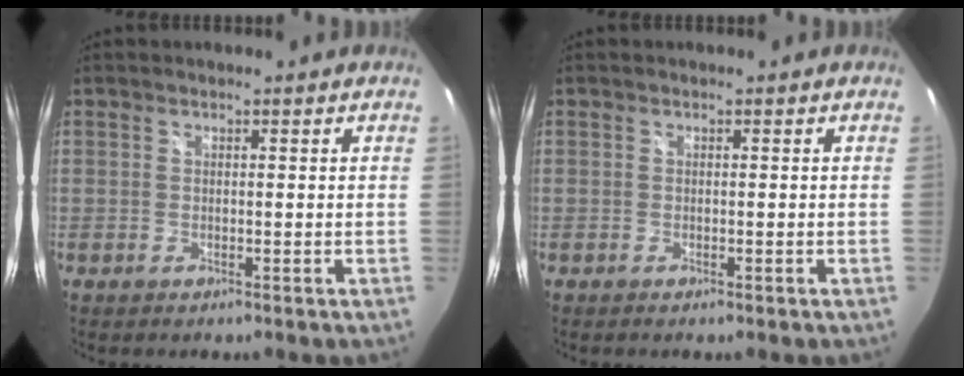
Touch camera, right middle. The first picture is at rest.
{"total": 0.0}